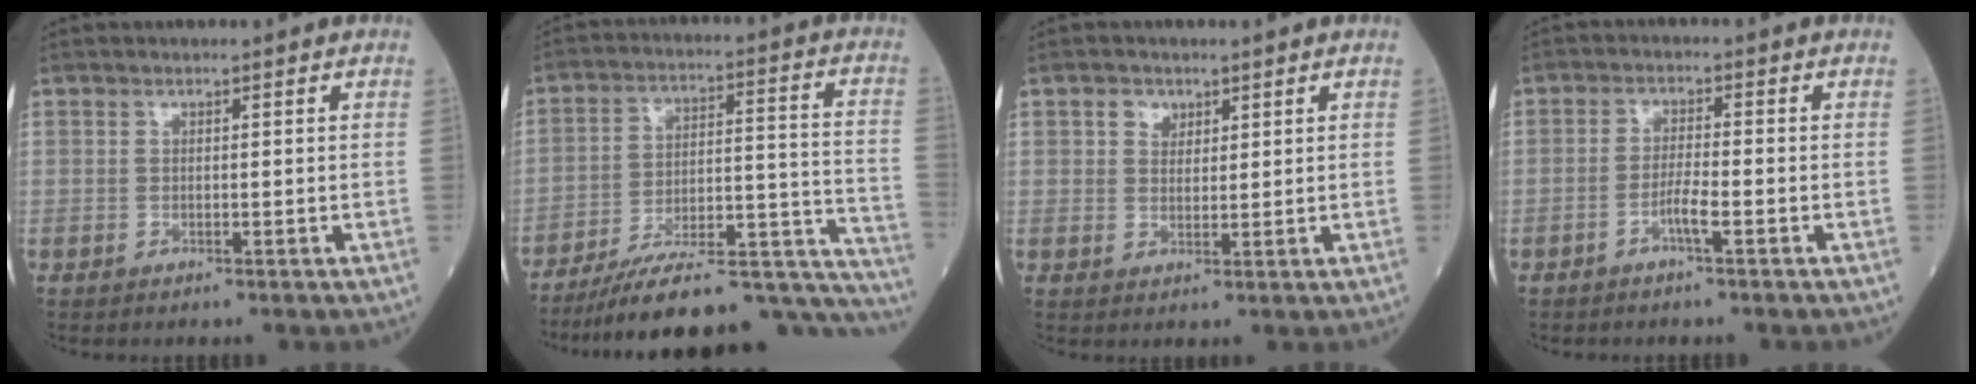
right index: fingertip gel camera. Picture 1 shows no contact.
{"total": 27.0, "force": [-24.3, 3.7, 11.3], "torque": [-0.088, 0.032, -0.342]}
{"total": 2.4, "force": [1.3, 1.8, 0.9], "torque": [-0.017, 0.003, 0.021]}
{"total": 2.9, "force": [-1.6, 0.0, 2.5], "torque": [-0.049, 0.000, -0.032]}